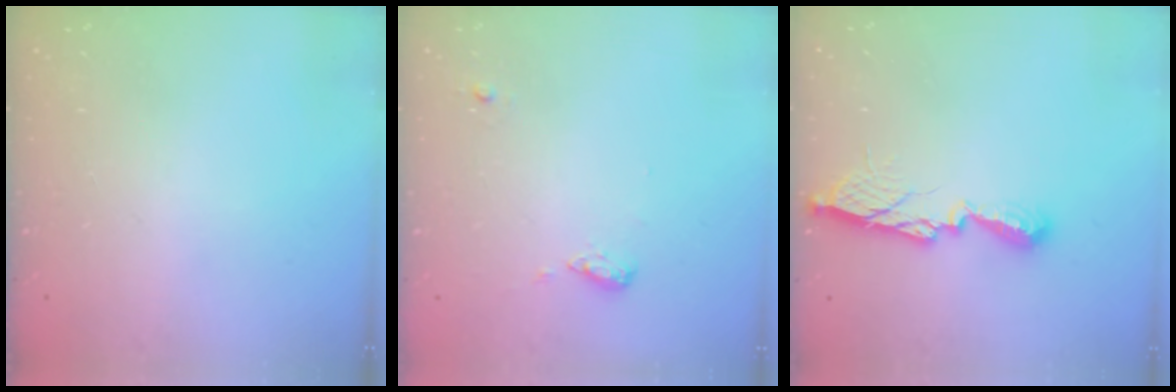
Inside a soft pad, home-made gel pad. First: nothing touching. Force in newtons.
{"total": 7.0, "press": 6.3, "slide": 2.9}
{"total": 11.0, "press": 11.0, "slide": 0.4}